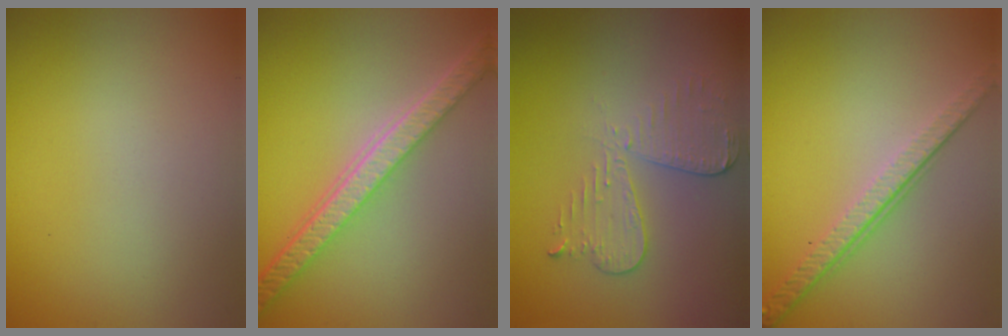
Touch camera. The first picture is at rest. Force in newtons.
{"total": 5.7, "press": 4.4, "slide": 3.7}
{"total": 3.0, "press": 2.7, "slide": 1.2}
{"total": 4.1, "press": 2.8, "slide": 2.9}